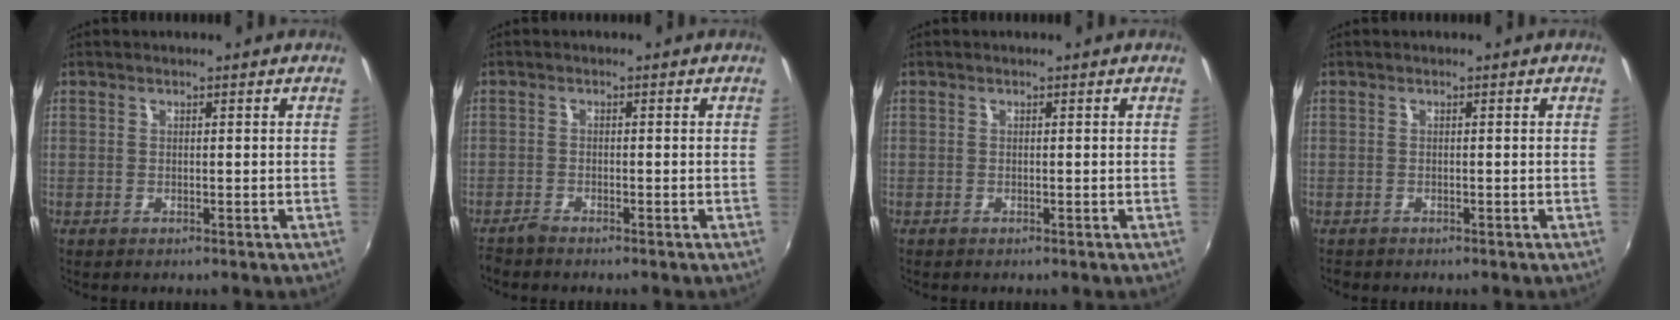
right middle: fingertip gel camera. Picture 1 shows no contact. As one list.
[{"total": 1.7, "force": [-1.6, 0.2, 0.3], "torque": [-0.014, -0.005, -0.034]}, {"total": 0.0}, {"total": 0.9, "force": [-0.8, 0.4, 0.1], "torque": [-0.007, -0.002, -0.013]}]